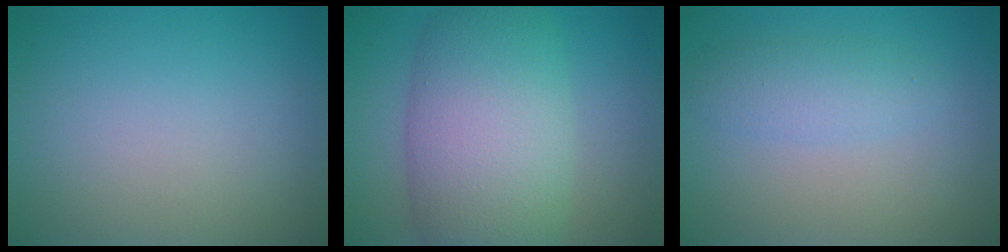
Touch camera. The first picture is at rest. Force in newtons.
{"total": 9.2, "press": 9.1, "slide": 0.4}
{"total": 2.3, "press": 2.3, "slide": 0.1}